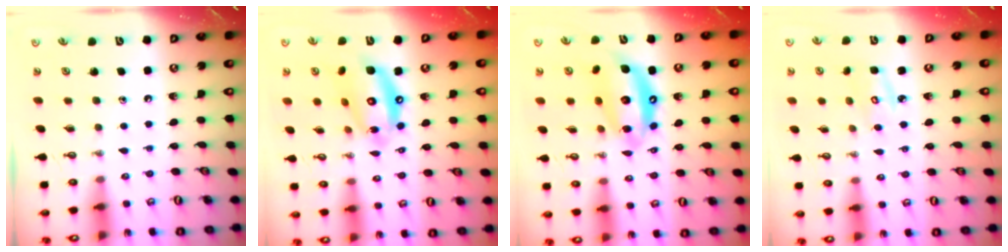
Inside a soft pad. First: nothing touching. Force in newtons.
{"total": 13.8, "press": 13.7, "slide": 1.2}
{"total": 14.1, "press": 14.1, "slide": 1.0}
{"total": 3.8, "press": 3.8, "slide": 0.2}